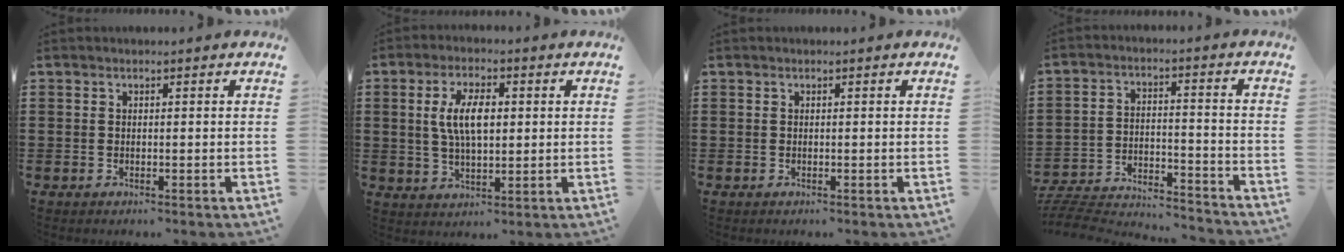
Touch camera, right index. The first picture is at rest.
{"total": 7.3, "force": [1.2, 3.1, 6.4], "torque": [-0.136, 0.009, 0.016]}
{"total": 0.0}
{"total": 5.3, "force": [-5.1, 0.7, 1.2], "torque": [-0.040, -0.007, -0.109]}